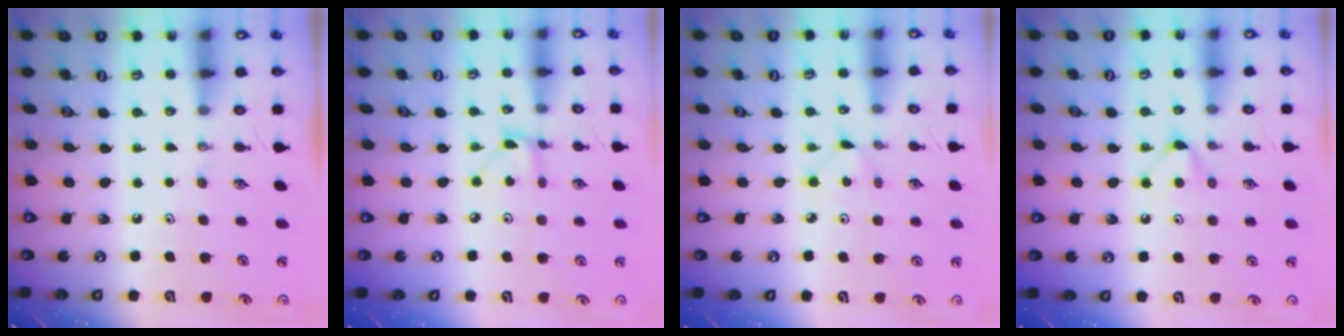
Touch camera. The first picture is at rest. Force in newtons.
{"total": 2.6, "press": 2.6, "slide": 0.3}
{"total": 2.4, "press": 2.4, "slide": 0.3}
{"total": 5.5, "press": 5.5, "slide": 0.8}